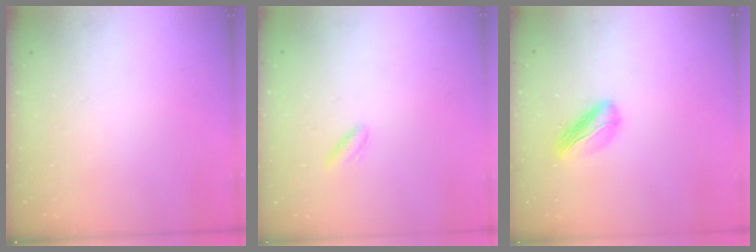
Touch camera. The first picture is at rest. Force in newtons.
{"total": 2.4, "press": 2.2, "slide": 1.0}
{"total": 6.4, "press": 6.2, "slide": 1.5}